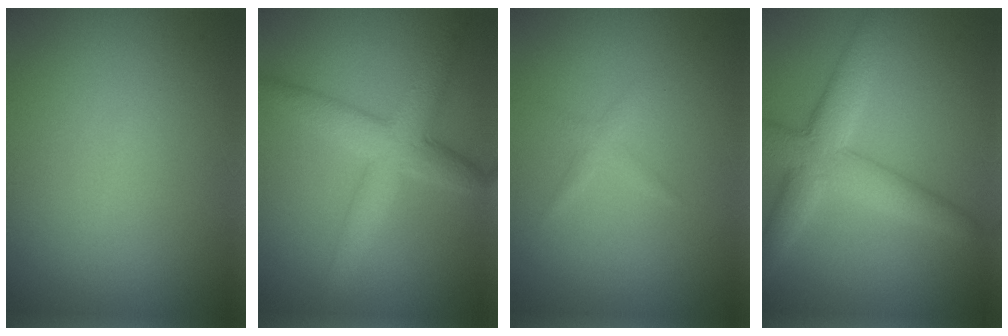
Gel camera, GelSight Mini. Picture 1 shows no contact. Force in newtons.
{"total": 4.9, "press": 4.9, "slide": 0.1}
{"total": 1.0, "press": 1.0, "slide": 0.1}
{"total": 5.5, "press": 5.5, "slide": 0.2}